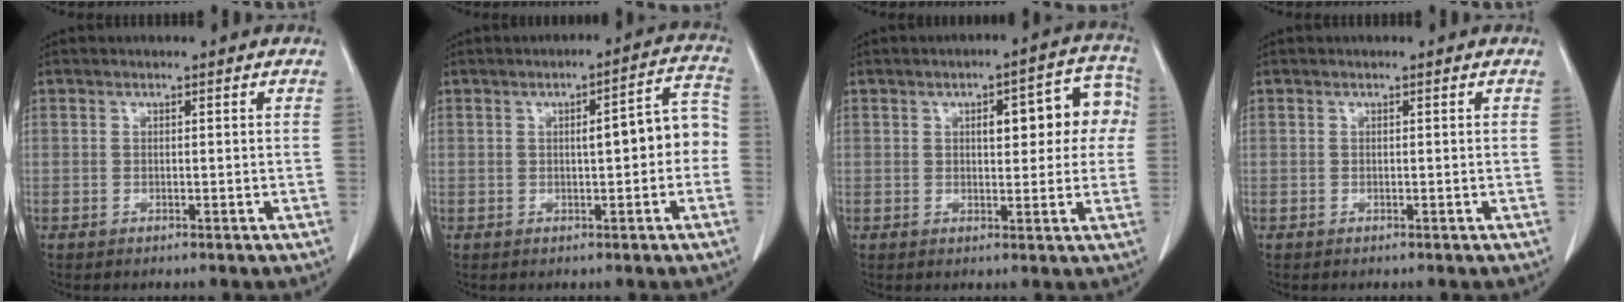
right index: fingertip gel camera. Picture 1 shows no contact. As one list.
[{"total": 6.8, "force": [-0.3, 1.6, 6.6], "torque": [-0.086, 0.034, -0.004]}, {"total": 9.6, "force": [2.0, 3.6, 8.7], "torque": [-0.099, 0.036, 0.023]}, {"total": 0.0}]